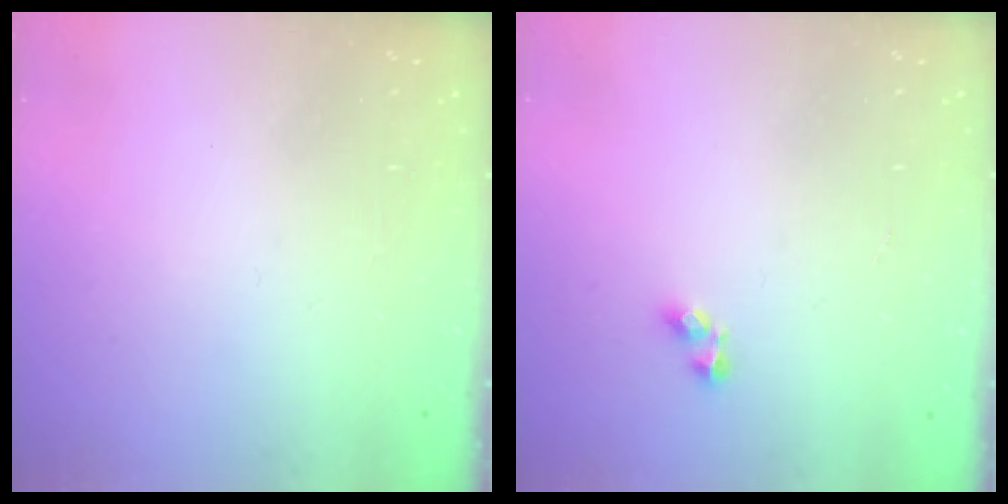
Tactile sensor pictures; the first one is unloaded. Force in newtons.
{"total": 3.7, "press": 3.7, "slide": 0.4}